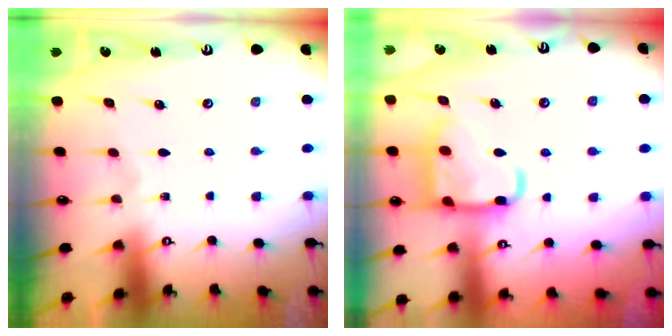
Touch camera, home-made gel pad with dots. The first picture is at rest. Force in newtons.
{"total": 15.9, "press": 15.8, "slide": 1.6}